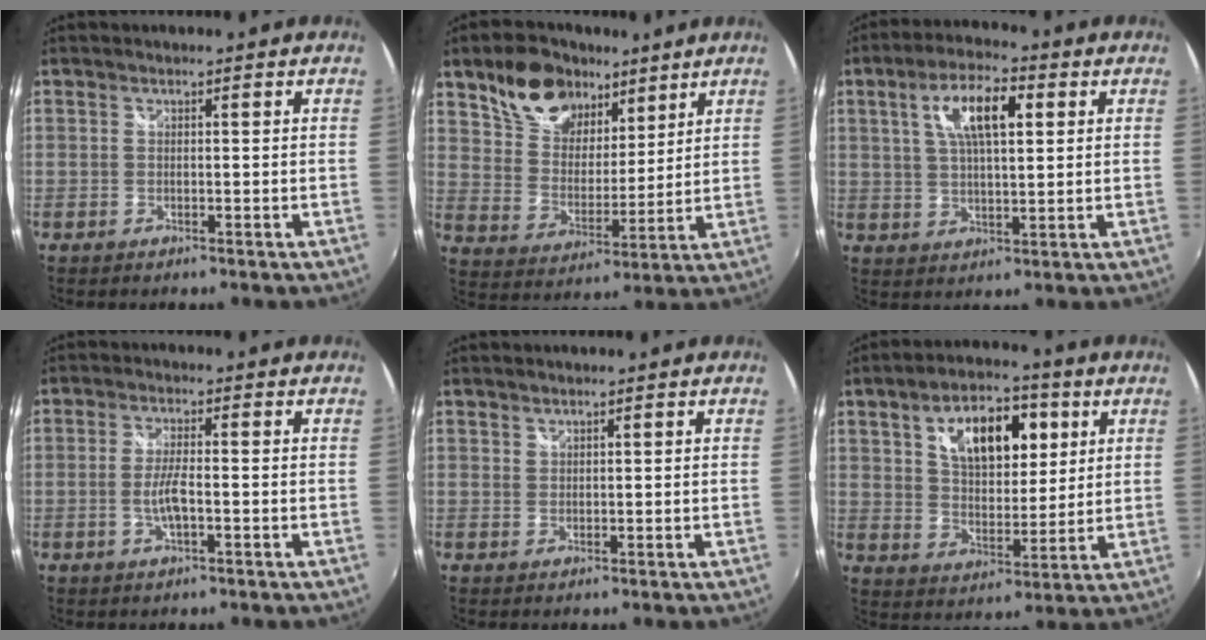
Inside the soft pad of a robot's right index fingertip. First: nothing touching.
{"total": 15.2, "force": [9.8, 9.1, 7.1], "torque": [-0.150, 0.039, 0.185]}
{"total": 10.1, "force": [3.4, 3.7, 8.8], "torque": [-0.158, 0.018, 0.059]}
{"total": 4.1, "force": [-1.2, 0.8, 3.9], "torque": [-0.078, -0.005, -0.021]}
{"total": 0.9, "force": [0.9, 0.4, 0.1], "torque": [0.001, 0.002, 0.016]}
{"total": 14.6, "force": [5.6, 7.9, 10.9], "torque": [-0.179, 0.023, 0.096]}